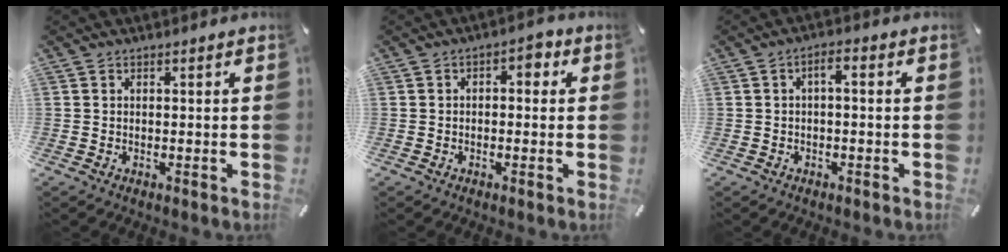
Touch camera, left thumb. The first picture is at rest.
{"total": 2.9, "force": [-0.9, 1.9, 2.0], "torque": [-0.035, 0.014, -0.023]}
{"total": 2.5, "force": [-1.0, 0.9, 2.0], "torque": [-0.039, 0.012, -0.022]}